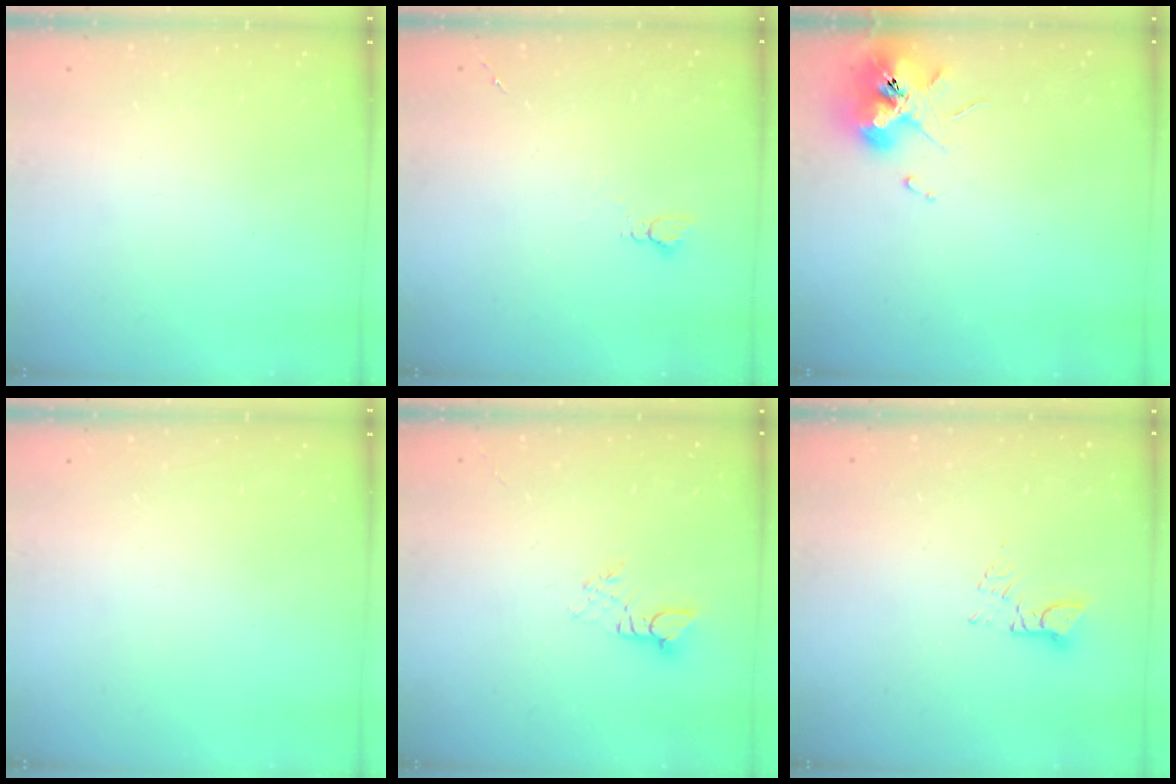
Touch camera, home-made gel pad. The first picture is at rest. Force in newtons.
{"total": 2.6, "press": 2.6, "slide": 0.4}
{"total": 10.2, "press": 10.1, "slide": 1.5}
{"total": 0.0}
{"total": 2.8, "press": 2.8, "slide": 0.3}
{"total": 2.8, "press": 2.8, "slide": 0.3}